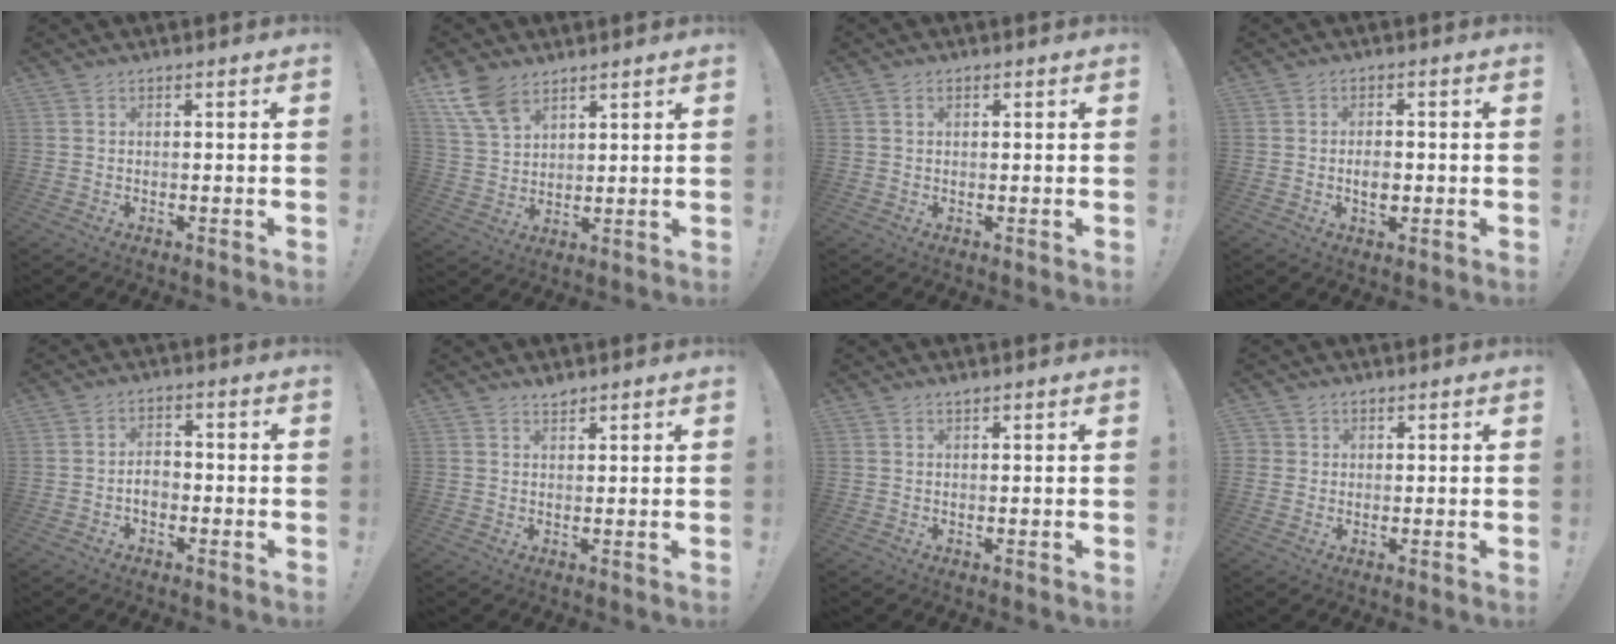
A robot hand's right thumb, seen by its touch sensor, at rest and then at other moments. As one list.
[{"total": 10.2, "force": [6.8, 5.8, 4.9], "torque": [-0.098, -0.033, 0.133]}, {"total": 1.0, "force": [0.4, 0.7, 0.4], "torque": [-0.008, 0.003, 0.008]}, {"total": 4.5, "force": [-1.0, 2.8, 3.3], "torque": [-0.036, 0.000, -0.020]}, {"total": 4.4, "force": [-1.5, 2.9, 2.9], "torque": [-0.051, 0.004, -0.030]}, {"total": 1.8, "force": [1.7, 0.4, 0.3], "torque": [0.006, -0.014, 0.030]}, {"total": 0.6, "force": [0.6, -0.1, 0.2], "torque": [0.002, -0.003, 0.010]}, {"total": 2.1, "force": [0.8, 2.0, 0.2], "torque": [-0.006, -0.003, 0.014]}]